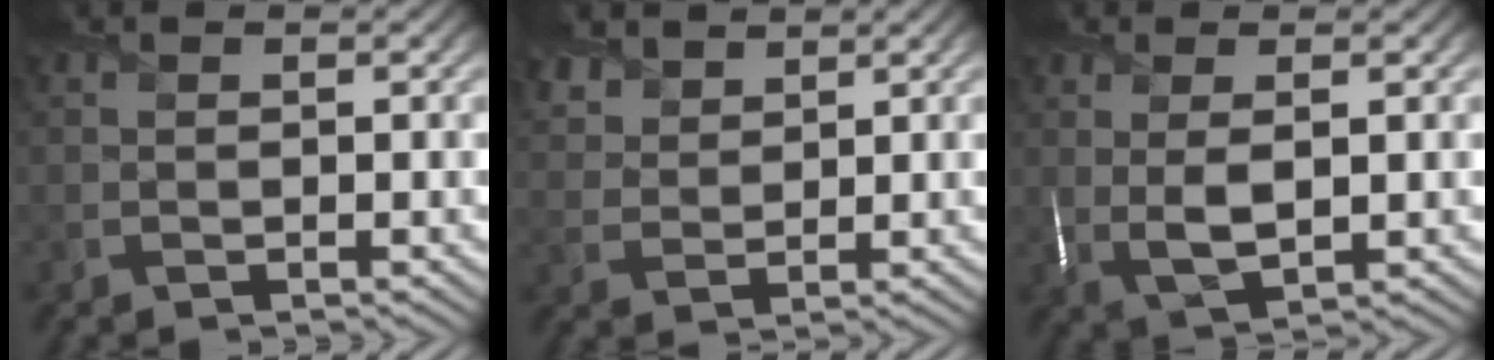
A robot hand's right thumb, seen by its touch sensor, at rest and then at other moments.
{"total": 4.2, "force": [3.4, 2.1, 1.3], "torque": [-0.043, 0.004, 0.077]}
{"total": 3.6, "force": [0.6, 1.3, 3.4], "torque": [-0.075, 0.000, 0.015]}